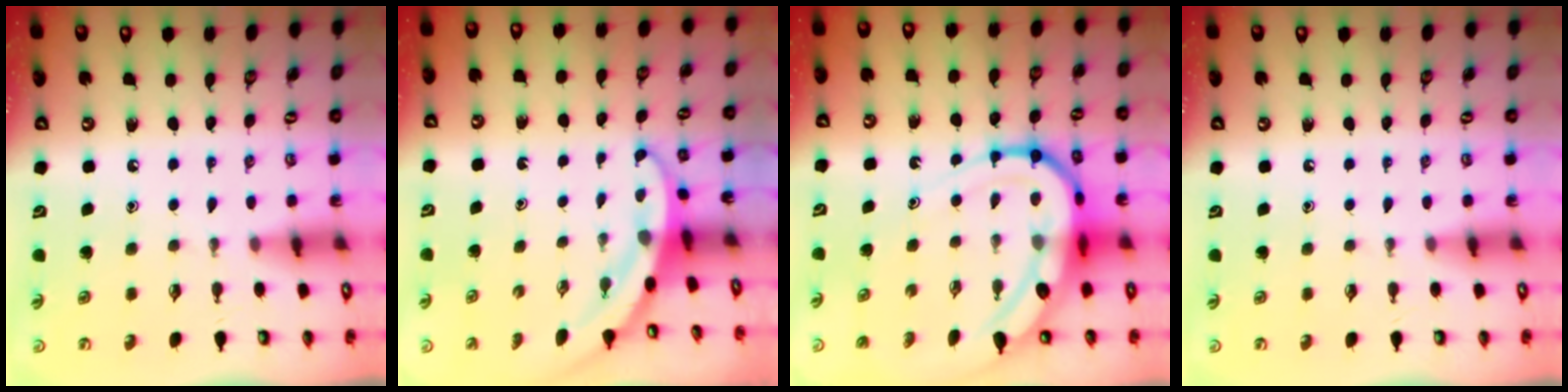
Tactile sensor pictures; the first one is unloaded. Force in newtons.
{"total": 3.1, "press": 3.1, "slide": 0.2}
{"total": 15.0, "press": 15.0, "slide": 1.5}
{"total": 0.0}